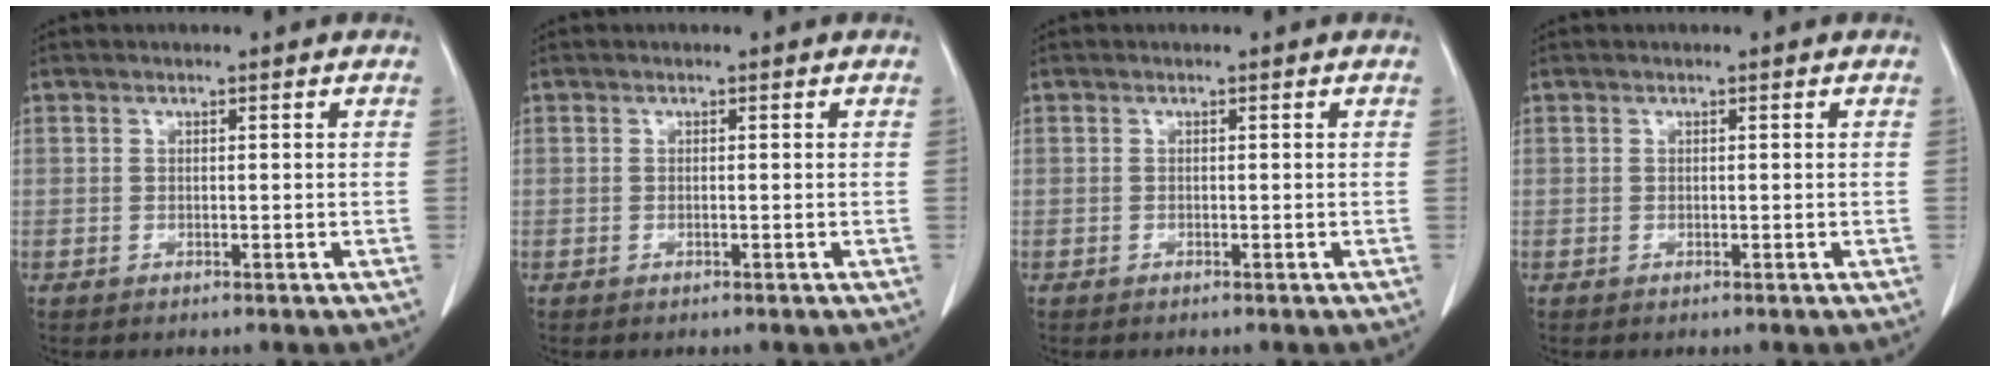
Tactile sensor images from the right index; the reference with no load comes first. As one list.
[{"total": 0.0}, {"total": 0.0}, {"total": 0.0}]